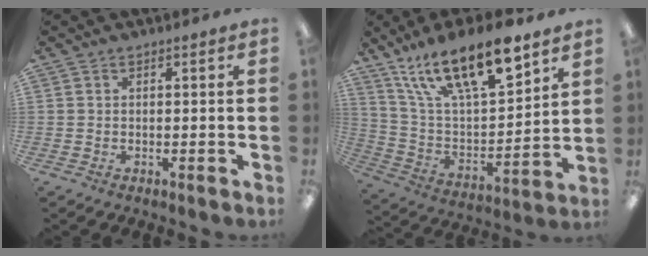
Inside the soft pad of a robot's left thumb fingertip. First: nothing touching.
{"total": 20.4, "force": [14.4, 6.8, 12.7], "torque": [-0.222, -0.084, 0.249]}